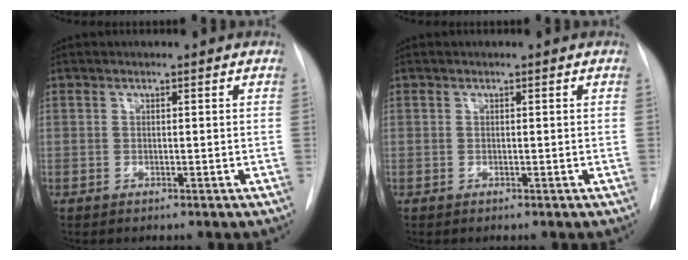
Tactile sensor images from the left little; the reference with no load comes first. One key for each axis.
{"total": 0.0}